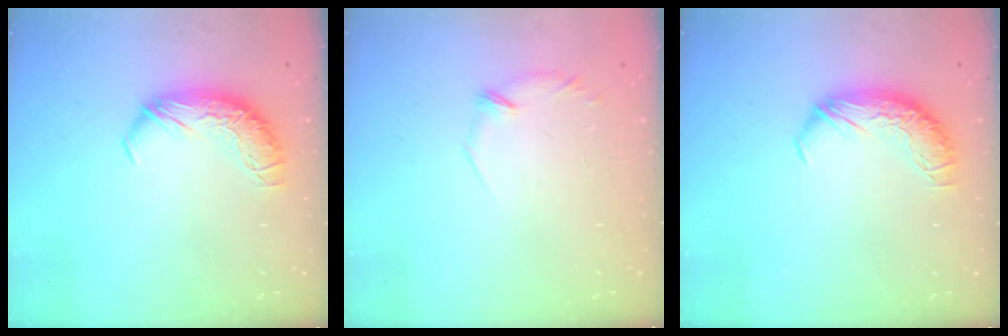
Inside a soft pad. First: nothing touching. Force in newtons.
{"total": 5.7, "press": 5.6, "slide": 1.1}
{"total": 0.0}